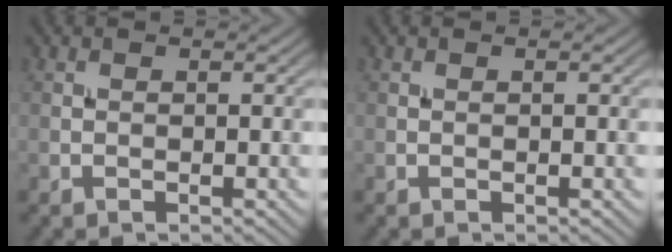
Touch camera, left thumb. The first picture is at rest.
{"total": 0.0}